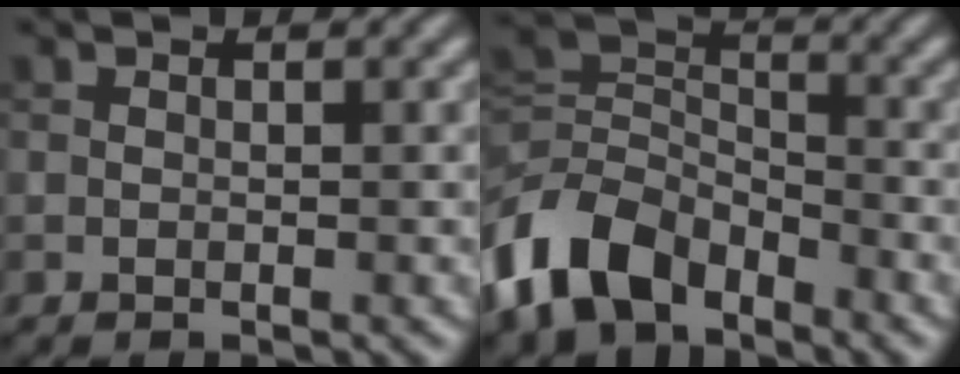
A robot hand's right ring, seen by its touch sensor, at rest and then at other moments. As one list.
[{"total": 7.8, "force": [-5.0, 4.6, 4.0], "torque": [-0.087, -0.004, -0.111]}]